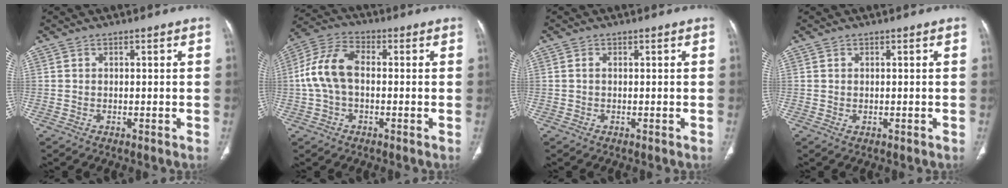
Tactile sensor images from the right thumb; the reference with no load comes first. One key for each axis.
{"total": 10.1, "fx": -0.2, "fy": 6.1, "fz": 8.1, "tx": -0.171, "ty": 0.030, "tz": -0.010}
{"total": 0.7, "fx": 0.0, "fy": 0.3, "fz": 0.6, "tx": -0.013, "ty": 0.000, "tz": -0.002}
{"total": 0.5, "fx": 0.0, "fy": 0.3, "fz": 0.4, "tx": -0.014, "ty": 0.001, "tz": 0.004}